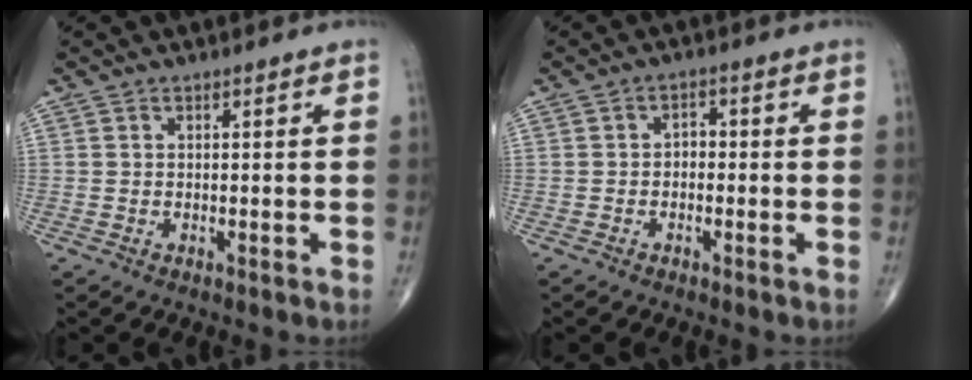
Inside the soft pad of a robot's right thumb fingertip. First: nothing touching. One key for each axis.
{"total": 2.2, "fx": -0.4, "fy": 1.6, "fz": 1.4, "tx": -0.009, "ty": 0.012, "tz": -0.014}